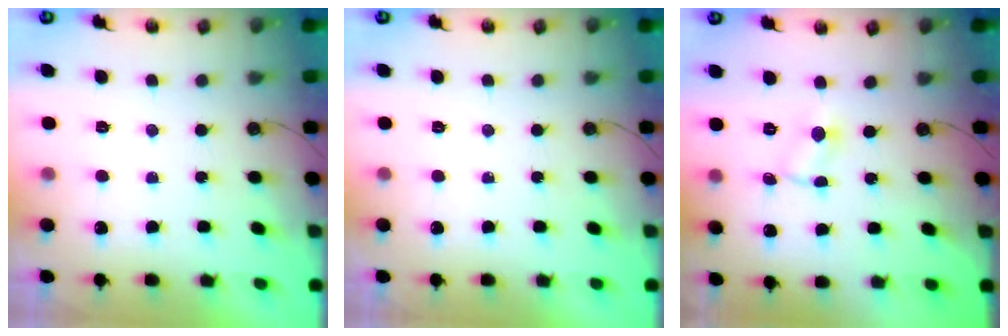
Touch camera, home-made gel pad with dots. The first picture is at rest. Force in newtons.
{"total": 0.0}
{"total": 1.6, "press": 1.5, "slide": 0.2}